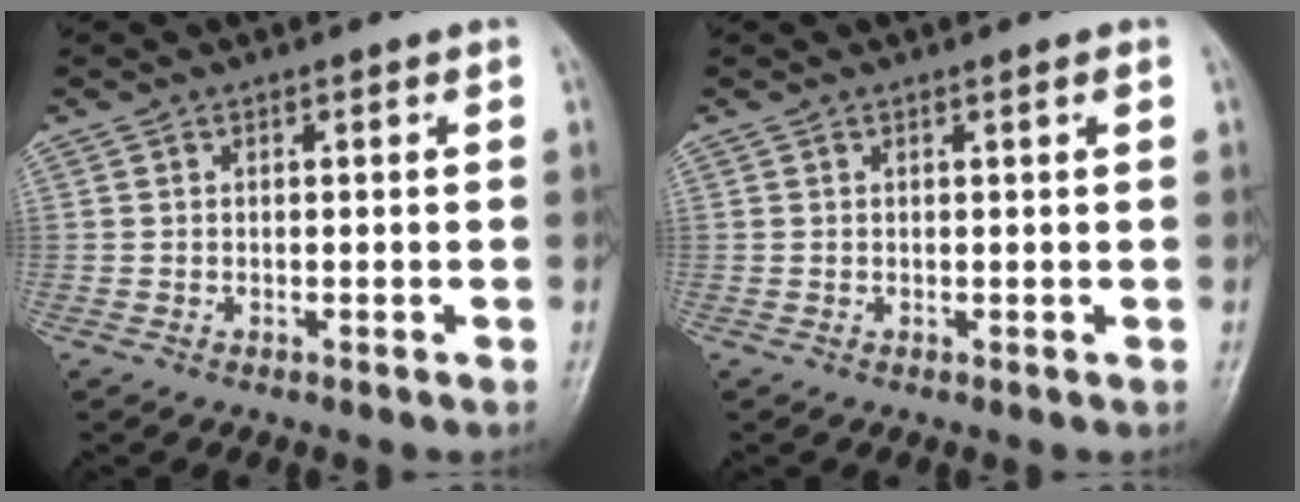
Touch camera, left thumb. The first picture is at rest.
{"total": 0.7, "force": [0.3, 0.0, 0.7], "torque": [-0.011, 0.000, 0.004]}